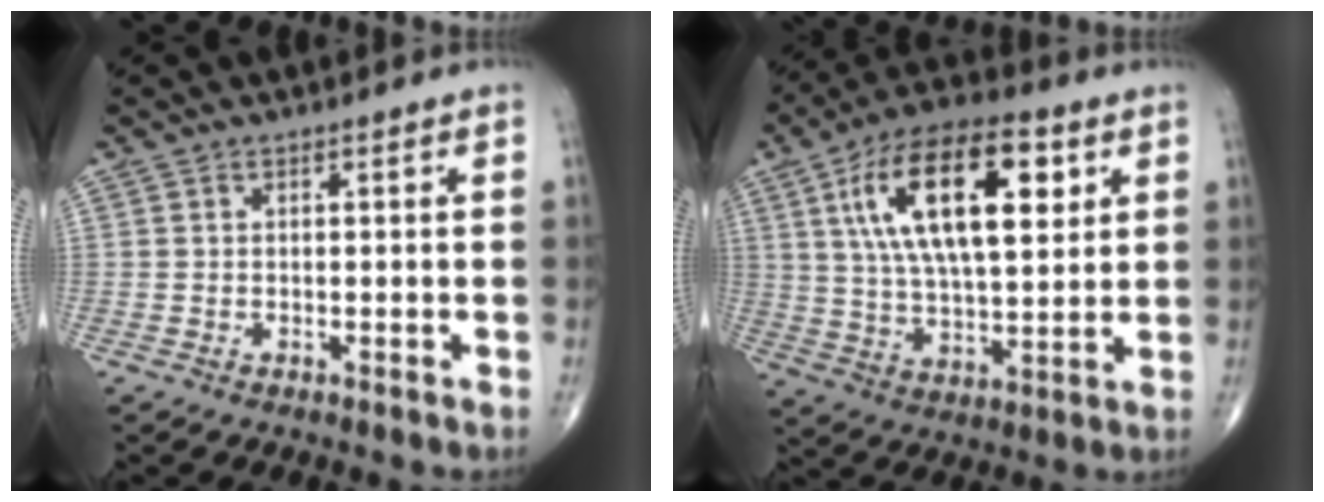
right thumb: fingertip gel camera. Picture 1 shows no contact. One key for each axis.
{"total": 21.0, "fx": 6.9, "fy": 9.1, "fz": 17.6, "tx": -0.293, "ty": -0.007, "tz": 0.115}